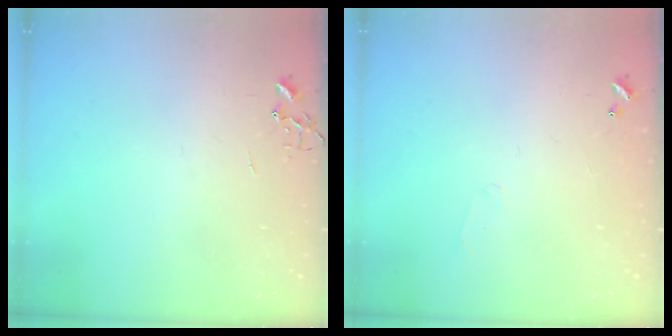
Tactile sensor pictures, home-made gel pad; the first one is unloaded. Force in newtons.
{"total": 5.0, "press": 5.0, "slide": 0.9}